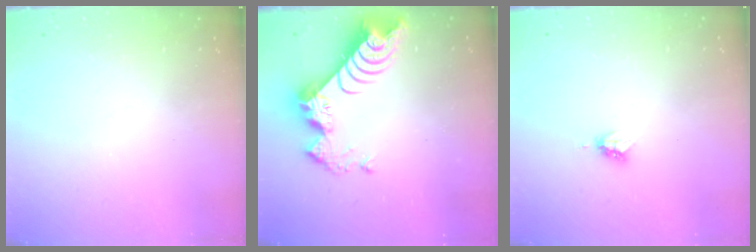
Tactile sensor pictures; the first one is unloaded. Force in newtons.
{"total": 9.9, "press": 9.9, "slide": 0.8}
{"total": 3.9, "press": 3.9, "slide": 0.5}